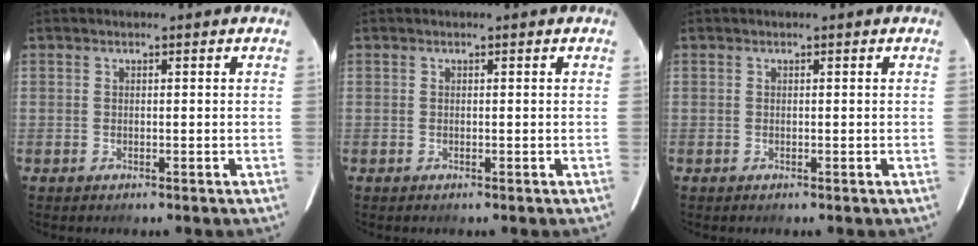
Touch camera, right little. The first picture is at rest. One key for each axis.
{"total": 0.0}
{"total": 0.0}